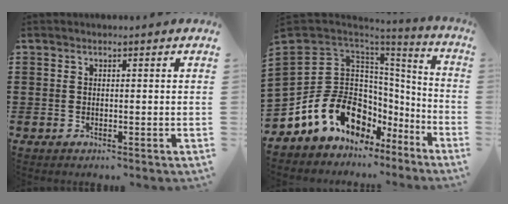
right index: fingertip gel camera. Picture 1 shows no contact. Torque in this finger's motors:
{"motor_torque": [2.14, 0.00, 0.72, 0.17]}